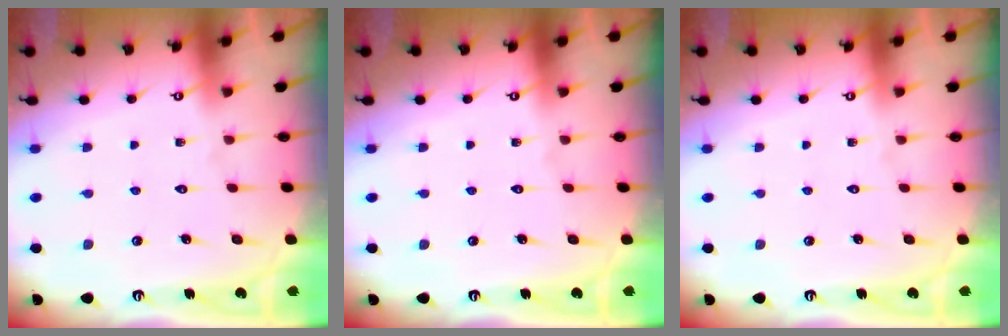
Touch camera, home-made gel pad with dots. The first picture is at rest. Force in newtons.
{"total": 0.0}
{"total": 0.0}